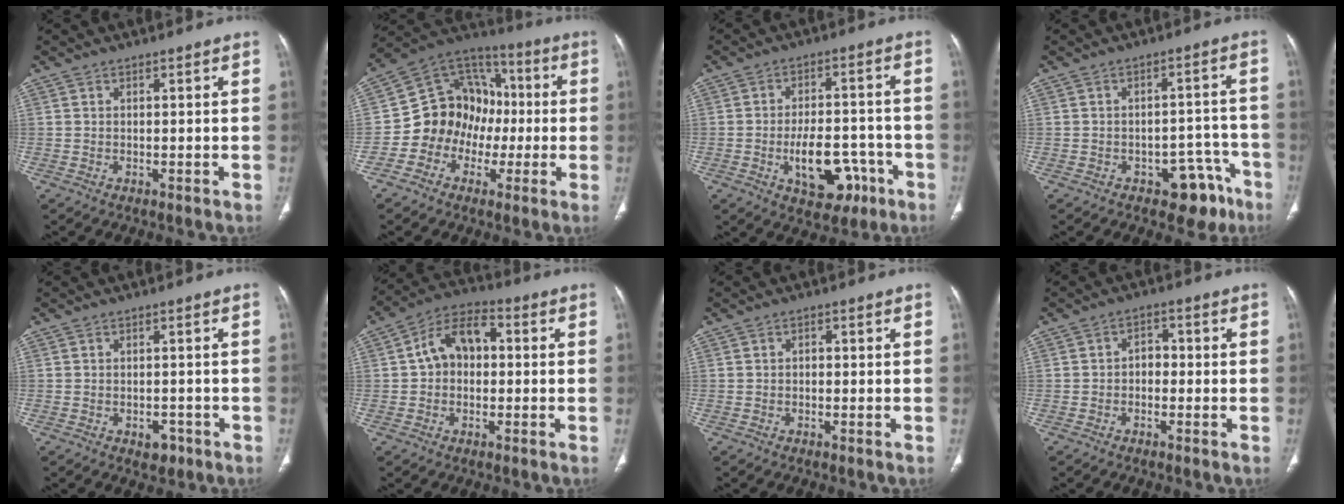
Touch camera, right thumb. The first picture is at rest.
{"total": 14.8, "force": [-2.8, 13.1, 6.3], "torque": [-0.054, 0.061, -0.058]}
{"total": 11.9, "force": [-4.6, 7.0, 8.4], "torque": [-0.102, 0.035, -0.056]}
{"total": 8.6, "force": [-5.2, 5.2, 4.5], "torque": [-0.018, 0.047, -0.062]}
{"total": 2.9, "force": [-1.5, 2.0, 1.5], "torque": [-0.007, 0.006, -0.014]}
{"total": 9.4, "force": [0.6, 6.6, 6.7], "torque": [-0.094, 0.031, -0.004]}
{"total": 1.1, "force": [-0.3, 0.9, 0.6], "torque": [-0.001, 0.004, -0.009]}
{"total": 3.1, "force": [-0.8, 2.4, 1.9], "torque": [-0.010, 0.017, -0.024]}